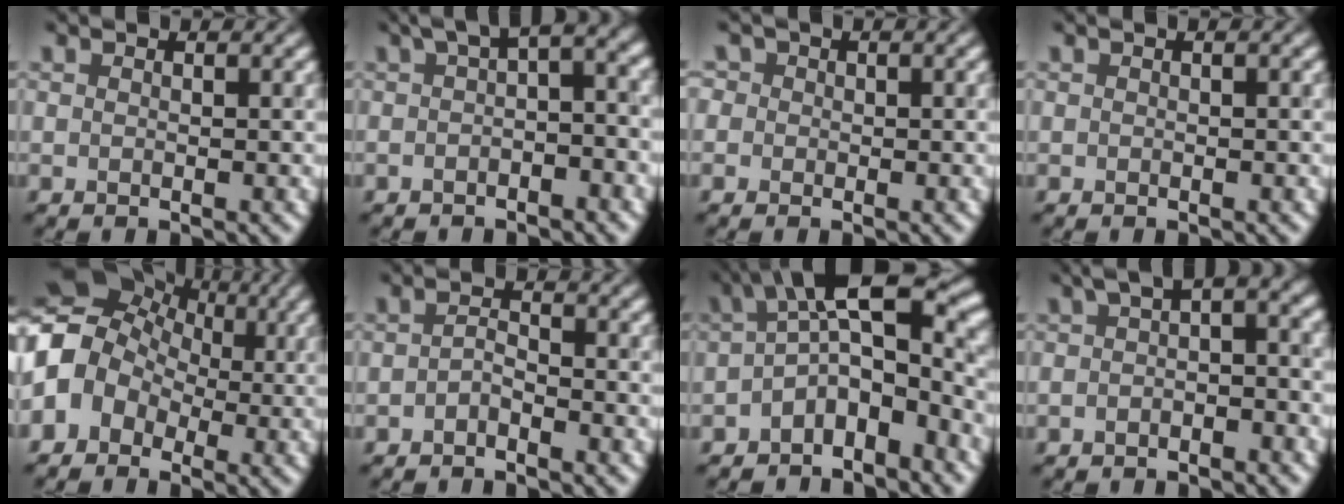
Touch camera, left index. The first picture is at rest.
{"total": 5.2, "force": [0.4, 2.2, 4.6], "torque": [-0.060, 0.014, -0.004]}
{"total": 2.6, "force": [0.9, 2.2, 1.1], "torque": [0.003, 0.025, -0.016]}
{"total": 0.0}
{"total": 8.4, "force": [-0.1, 7.1, 4.5], "torque": [-0.072, 0.014, -0.032]}
{"total": 1.2, "force": [-0.9, 0.4, 0.7], "torque": [-0.017, 0.008, -0.020]}
{"total": 8.7, "force": [-1.8, 4.2, 7.4], "torque": [-0.112, 0.017, -0.045]}
{"total": 4.5, "force": [-0.2, 2.2, 3.9], "torque": [-0.050, 0.015, -0.013]}